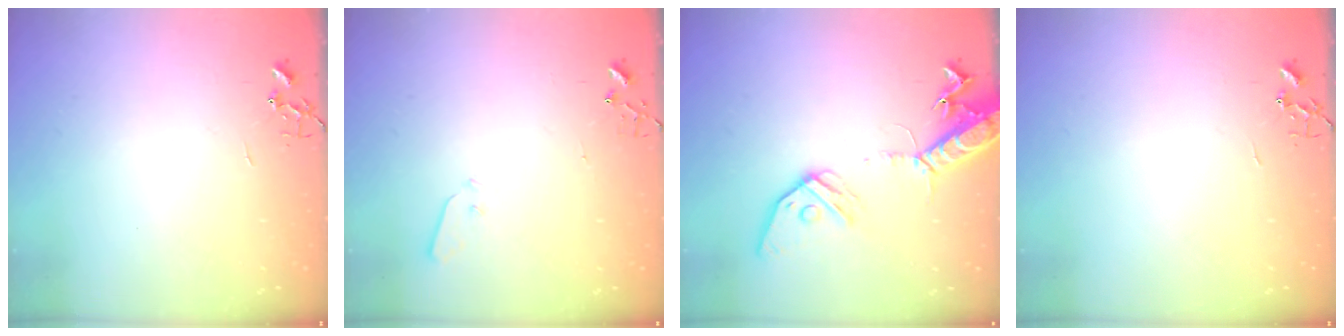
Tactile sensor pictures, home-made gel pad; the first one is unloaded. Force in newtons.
{"total": 2.9, "press": 2.8, "slide": 0.8}
{"total": 16.0, "press": 15.7, "slide": 3.0}
{"total": 0.0}